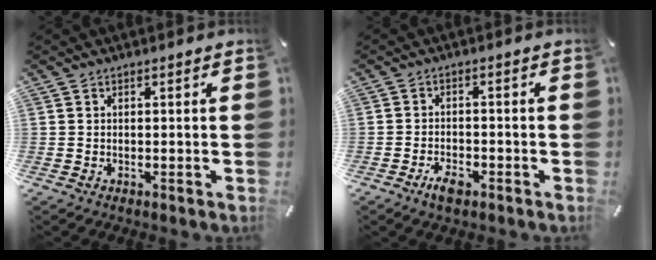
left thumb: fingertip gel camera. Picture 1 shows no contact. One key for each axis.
{"total": 4.1, "fx": -2.7, "fy": 2.1, "fz": 2.2, "tx": -0.047, "ty": 0.010, "tz": -0.050}